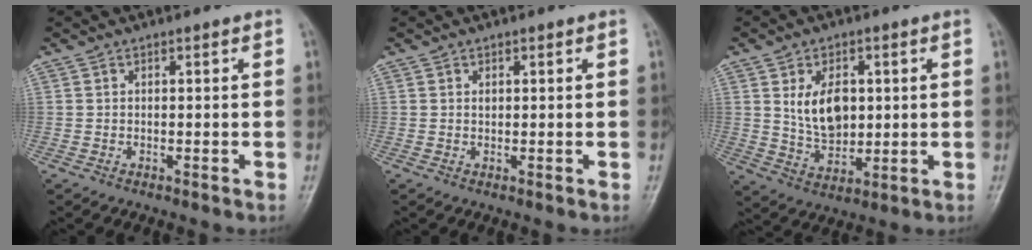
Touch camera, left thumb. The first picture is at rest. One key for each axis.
{"total": 0.7, "fx": 0.3, "fy": 0.5, "fz": 0.4, "tx": -0.002, "ty": -0.001, "tz": 0.005}
{"total": 9.3, "fx": 1.9, "fy": 6.2, "fz": 6.7, "tx": -0.089, "ty": -0.014, "tz": 0.044}